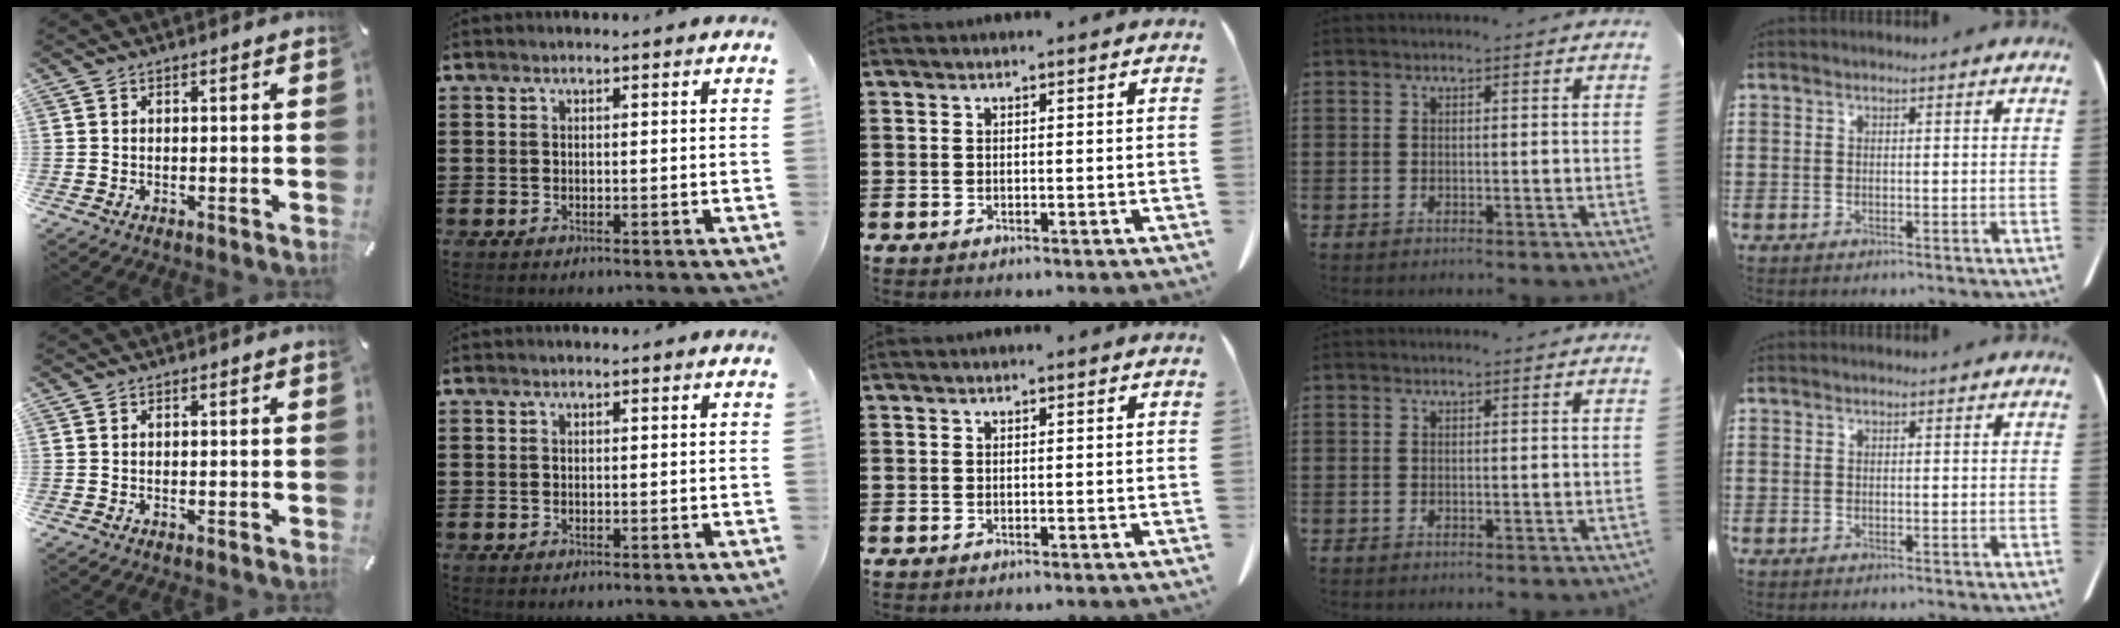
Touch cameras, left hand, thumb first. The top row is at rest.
{}